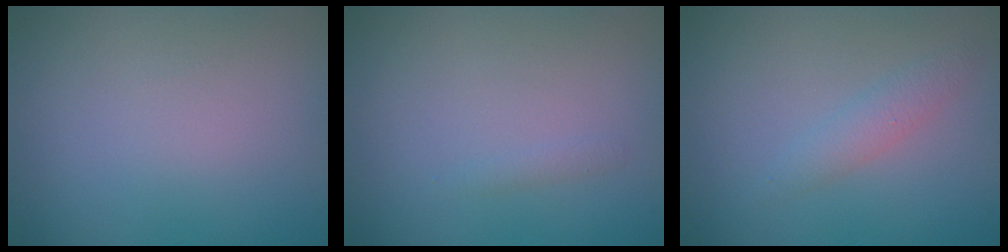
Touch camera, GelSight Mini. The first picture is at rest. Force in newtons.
{"total": 0.6, "press": 0.6, "slide": 0.0}
{"total": 1.6, "press": 1.6, "slide": 0.0}